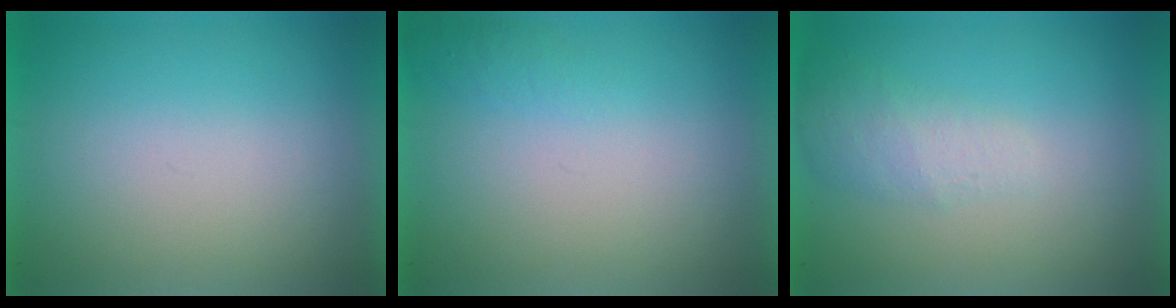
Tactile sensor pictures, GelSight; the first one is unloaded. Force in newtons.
{"total": 1.0}
{"total": 2.2}